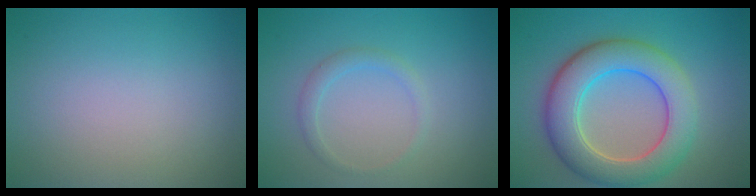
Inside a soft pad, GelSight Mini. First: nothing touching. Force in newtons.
{"total": 1.4, "press": 1.4, "slide": 0.1}
{"total": 7.9, "press": 7.9, "slide": 0.6}